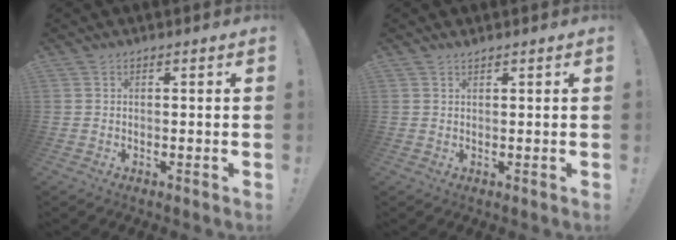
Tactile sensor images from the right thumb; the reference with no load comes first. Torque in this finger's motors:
{"motor_torque": [-0.18, -0.54, -0.08, -0.04, 0.01]}